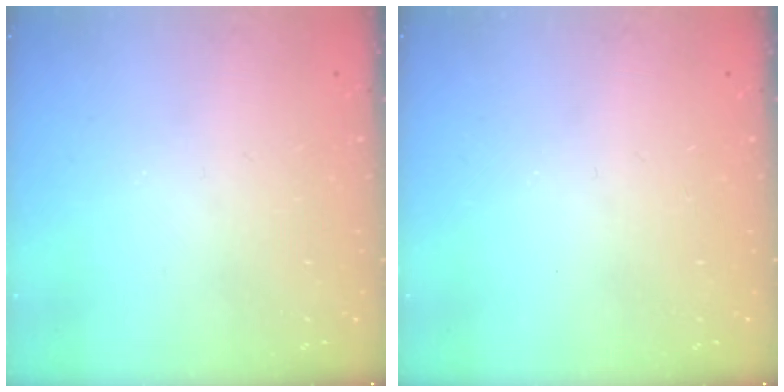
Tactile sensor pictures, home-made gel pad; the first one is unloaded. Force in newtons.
{"total": 0.0}